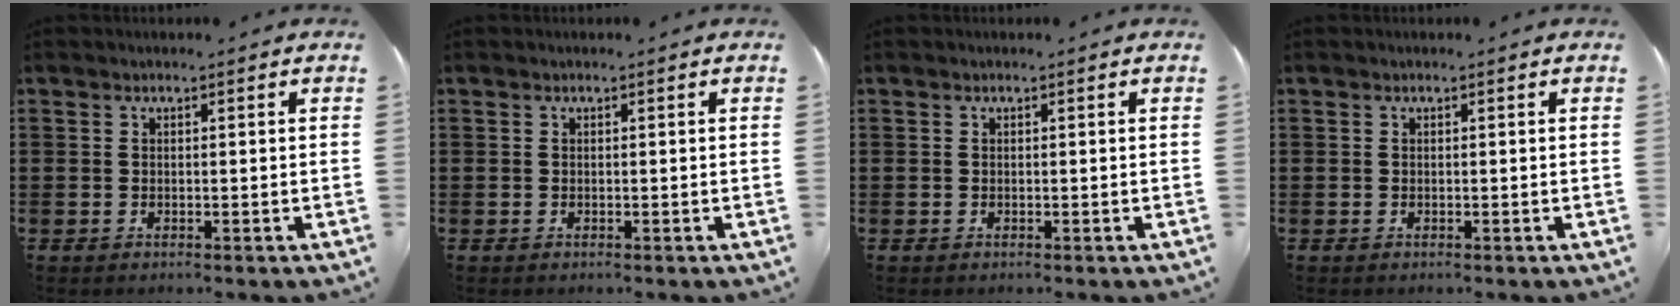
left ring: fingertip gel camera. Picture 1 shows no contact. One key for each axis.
{"total": 0.0}
{"total": 0.0}
{"total": 0.0}